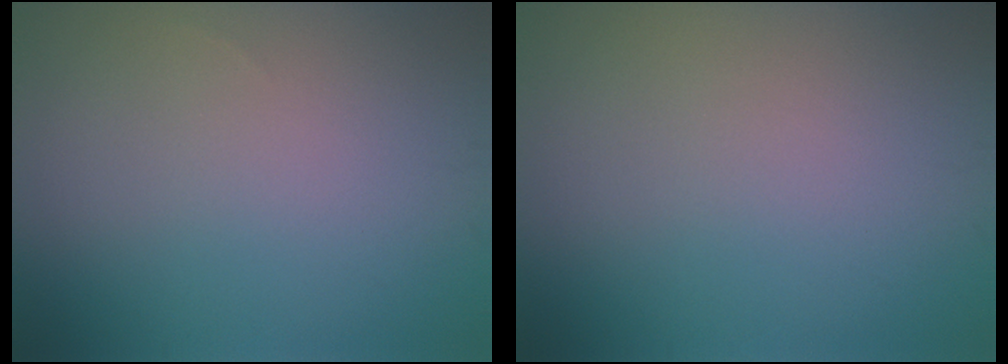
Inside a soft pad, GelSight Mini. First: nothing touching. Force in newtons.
{"total": 0.0}